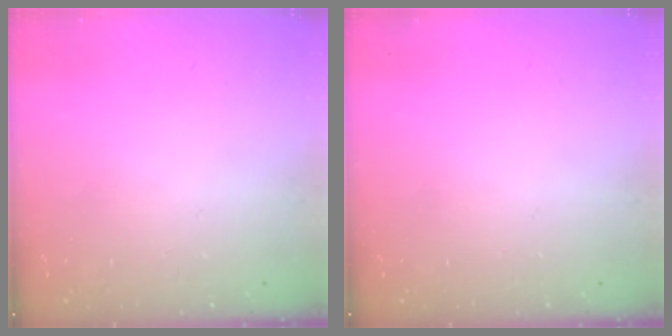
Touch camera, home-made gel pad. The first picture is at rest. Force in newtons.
{"total": 0.0}